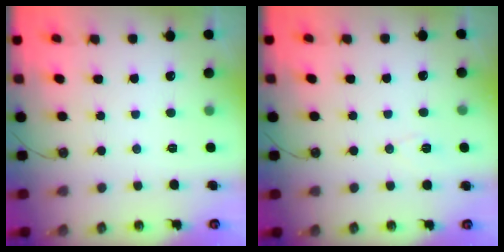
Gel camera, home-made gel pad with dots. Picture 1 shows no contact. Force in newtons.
{"total": 3.6, "press": 2.5, "slide": 2.6}